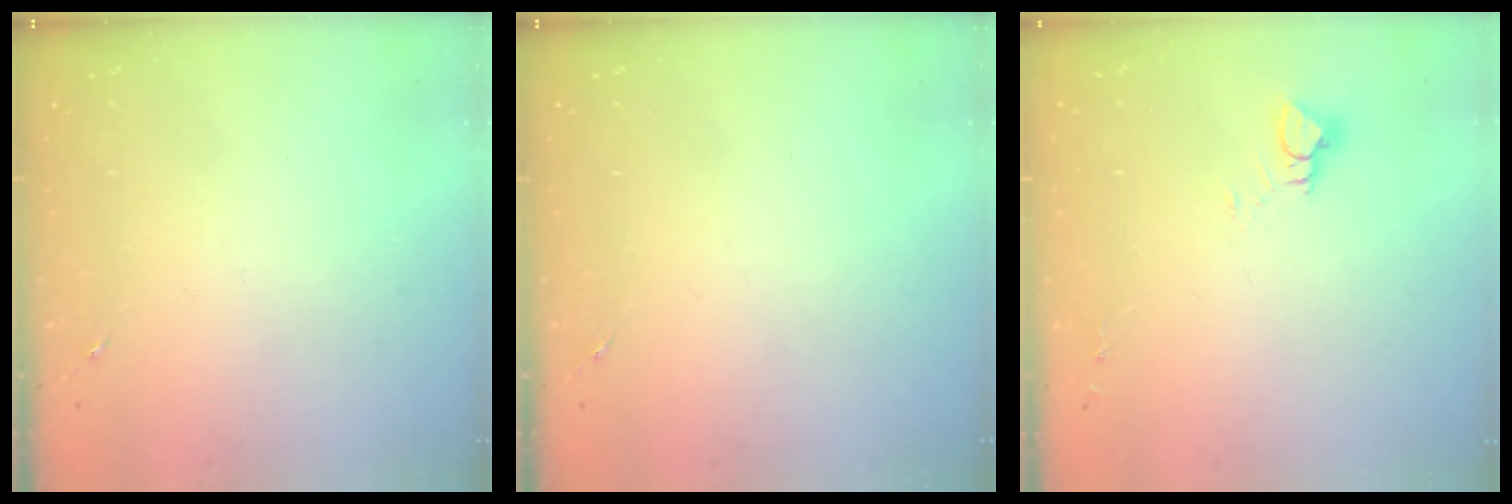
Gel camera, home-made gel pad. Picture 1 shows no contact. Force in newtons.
{"total": 0.0}
{"total": 4.5, "press": 4.5, "slide": 0.4}